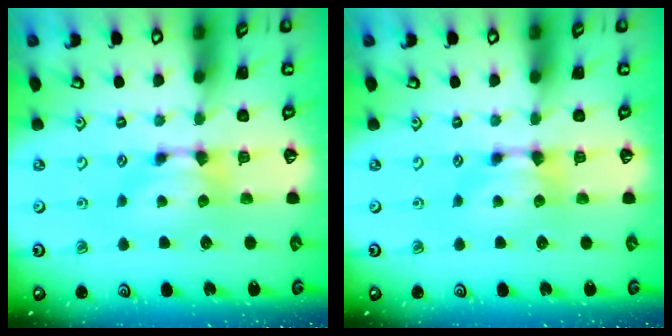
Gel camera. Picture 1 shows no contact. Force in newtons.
{"total": 0.0}